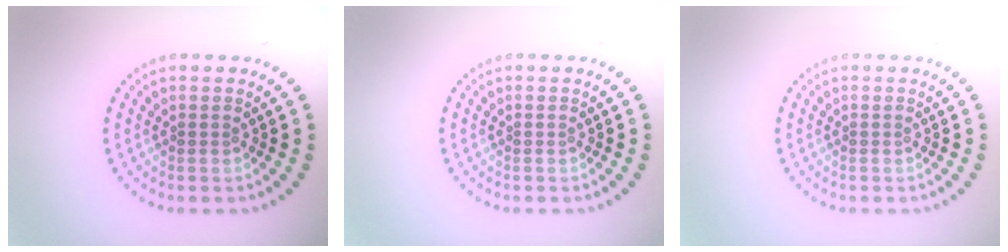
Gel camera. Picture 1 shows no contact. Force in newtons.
{"total": 0.0}
{"total": 0.0}